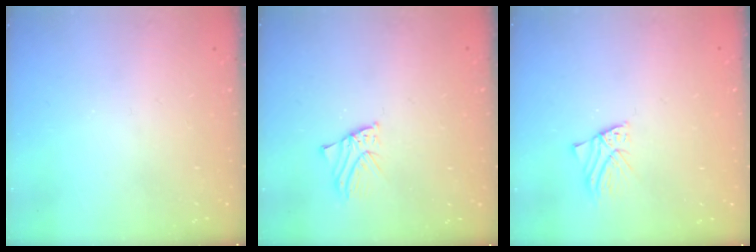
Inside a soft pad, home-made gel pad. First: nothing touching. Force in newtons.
{"total": 1.9, "press": 1.9, "slide": 0.1}
{"total": 1.7, "press": 1.7, "slide": 0.2}